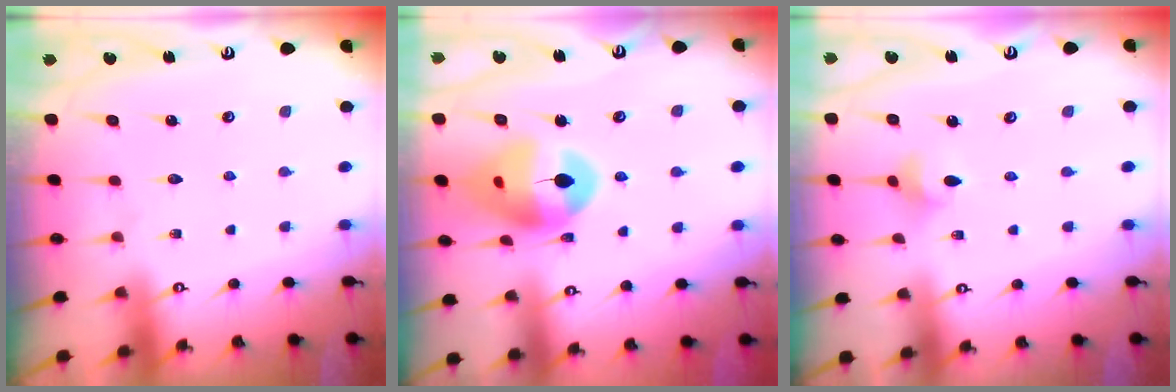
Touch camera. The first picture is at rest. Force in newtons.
{"total": 14.9, "press": 14.8, "slide": 1.9}
{"total": 3.6, "press": 3.6, "slide": 0.6}